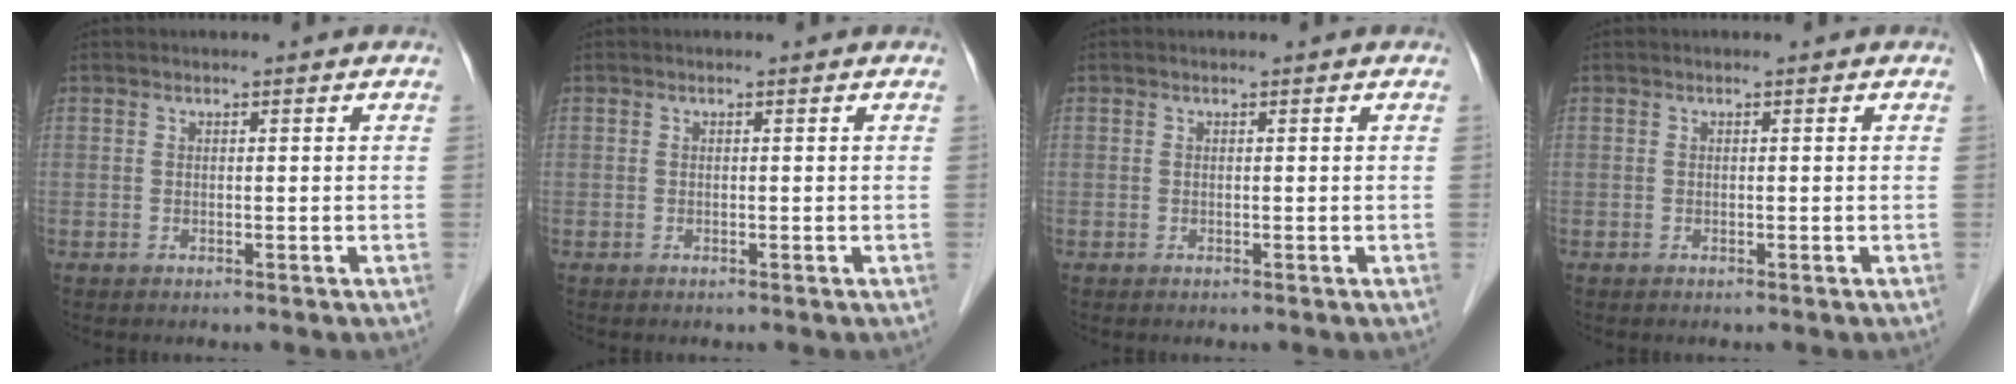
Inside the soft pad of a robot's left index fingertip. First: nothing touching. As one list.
[{"total": 0.0}, {"total": 0.0}, {"total": 0.0}]